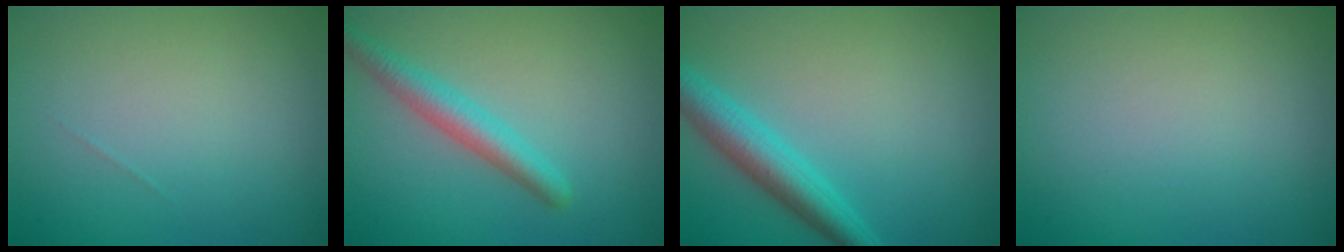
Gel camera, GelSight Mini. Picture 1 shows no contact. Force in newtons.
{"total": 2.9, "press": 2.9, "slide": 0.2}
{"total": 3.9, "press": 3.9, "slide": 0.2}
{"total": 0.0}